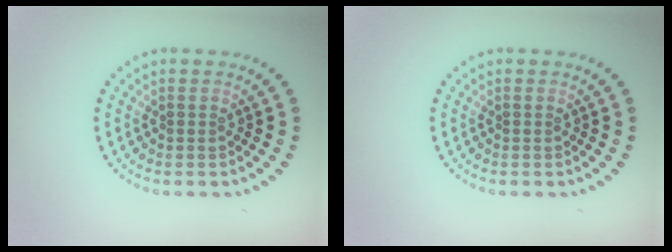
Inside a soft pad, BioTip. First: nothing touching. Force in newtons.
{"total": 0.0}